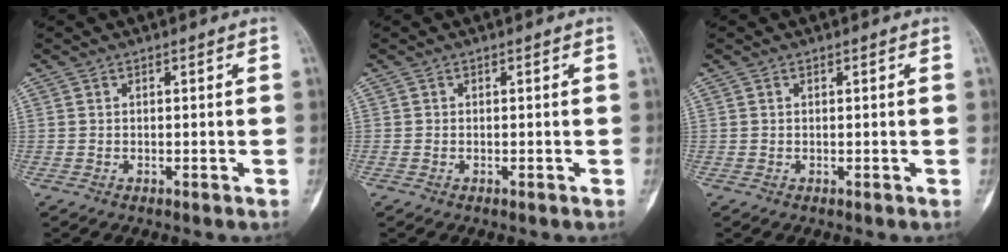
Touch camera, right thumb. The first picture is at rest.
{"total": 0.0}
{"total": 0.0}